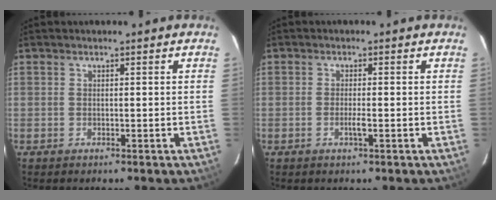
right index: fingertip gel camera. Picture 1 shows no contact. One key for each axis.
{"total": 1.8, "fx": -0.7, "fy": 0.1, "fz": 1.6, "tx": -0.032, "ty": -0.001, "tz": -0.014}